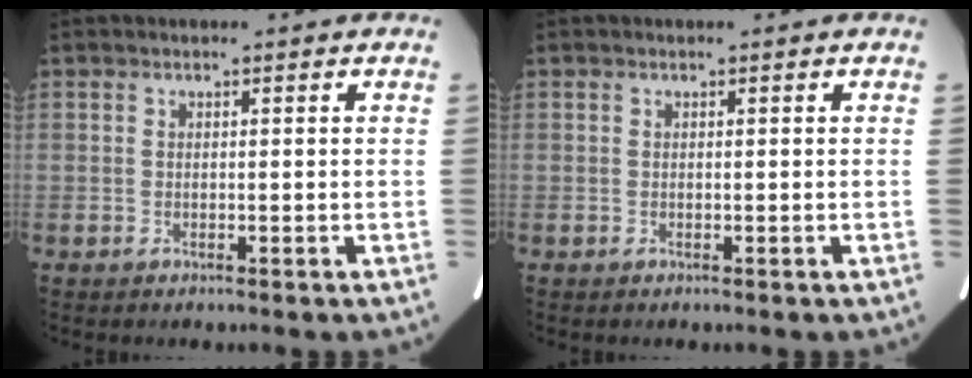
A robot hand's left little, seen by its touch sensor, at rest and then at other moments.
{"total": 0.0}